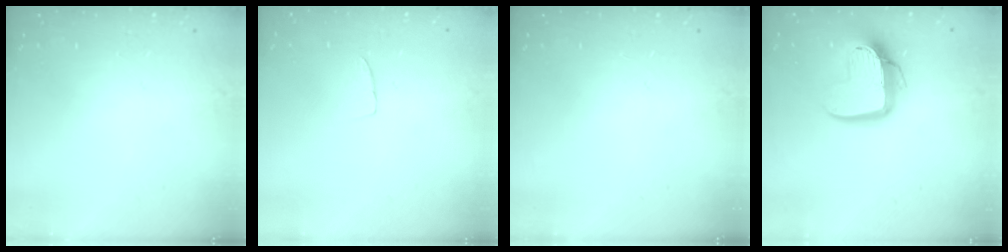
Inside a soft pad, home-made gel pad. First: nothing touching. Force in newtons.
{"total": 3.7, "press": 3.7, "slide": 0.2}
{"total": 0.0}
{"total": 13.8, "press": 13.8, "slide": 1.2}